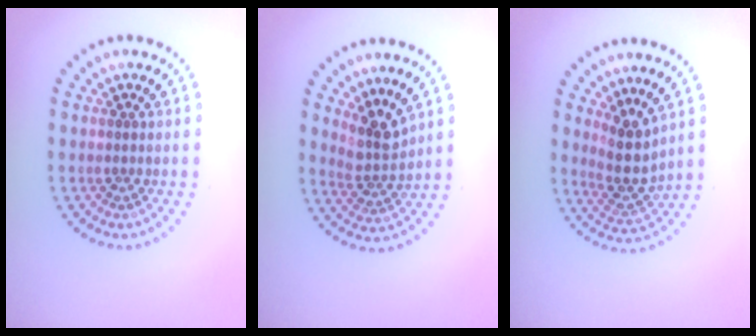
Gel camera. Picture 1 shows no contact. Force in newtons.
{"total": 3.0, "press": 2.2, "slide": 2.1}
{"total": 3.3, "press": 2.6, "slide": 2.1}